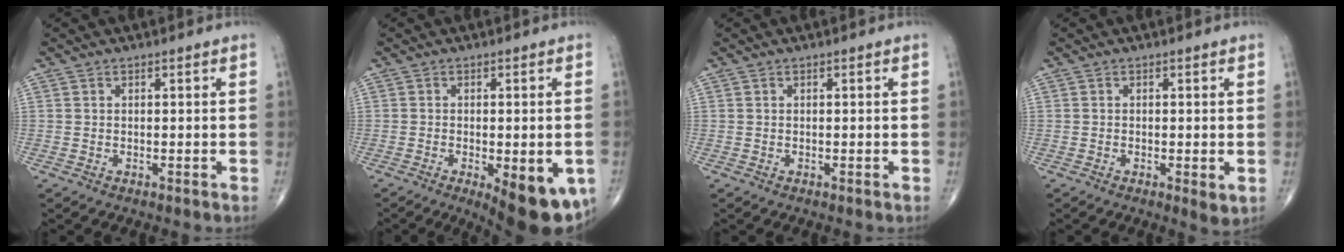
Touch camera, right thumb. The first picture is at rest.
{"total": 13.3, "force": [-4.9, 5.1, 11.3], "torque": [-0.117, -0.006, -0.052]}
{"total": 0.0}
{"total": 2.3, "force": [-0.5, 0.7, 2.2], "torque": [-0.038, -0.010, -0.011]}